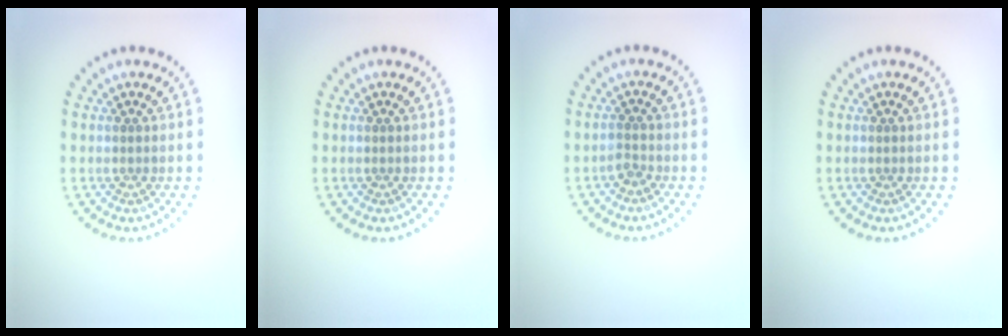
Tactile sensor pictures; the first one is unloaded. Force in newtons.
{"total": 0.0}
{"total": 1.1, "press": 0.9, "slide": 0.7}
{"total": 0.0}